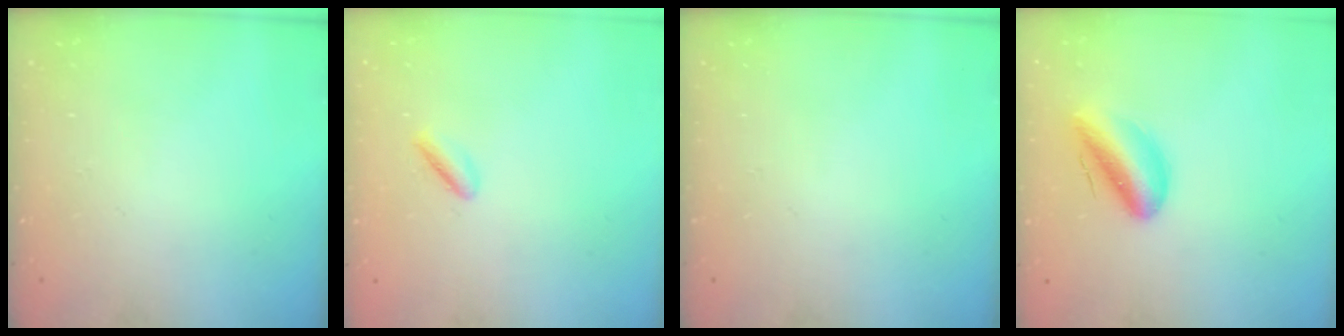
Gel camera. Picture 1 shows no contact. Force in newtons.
{"total": 1.6, "press": 1.5, "slide": 0.4}
{"total": 0.0}
{"total": 12.1, "press": 11.6, "slide": 3.2}